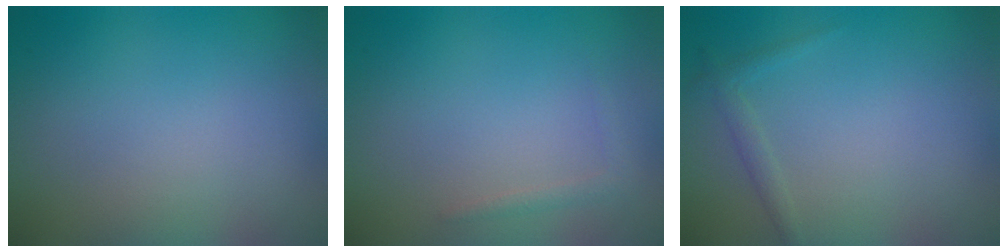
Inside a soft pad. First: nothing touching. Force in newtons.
{"total": 0.9, "press": 0.9, "slide": 0.1}
{"total": 1.0, "press": 1.0, "slide": 0.0}